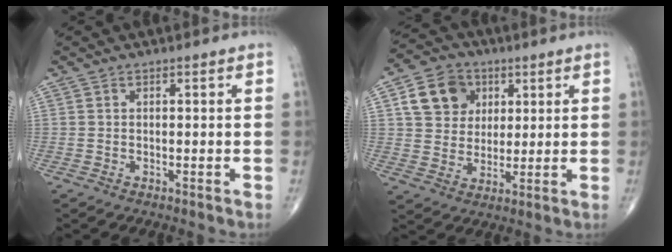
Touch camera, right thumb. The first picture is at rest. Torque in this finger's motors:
{"motor_torque": [0.55, 2.19, 0.75, 0.14, 0.12]}